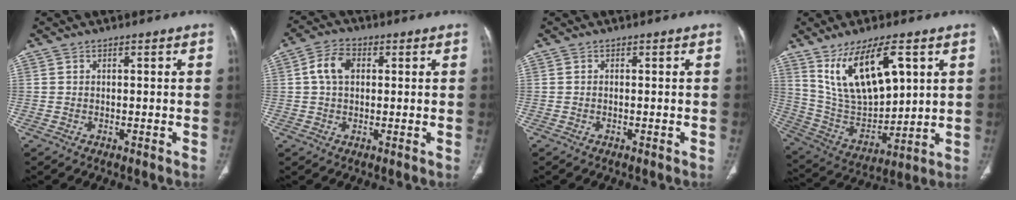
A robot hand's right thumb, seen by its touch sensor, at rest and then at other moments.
{"total": 5.8, "force": [1.2, 3.9, 4.0], "torque": [-0.076, 0.013, 0.017]}
{"total": 0.0}
{"total": 17.7, "force": [7.9, 7.8, 13.8], "torque": [-0.222, -0.031, 0.167]}